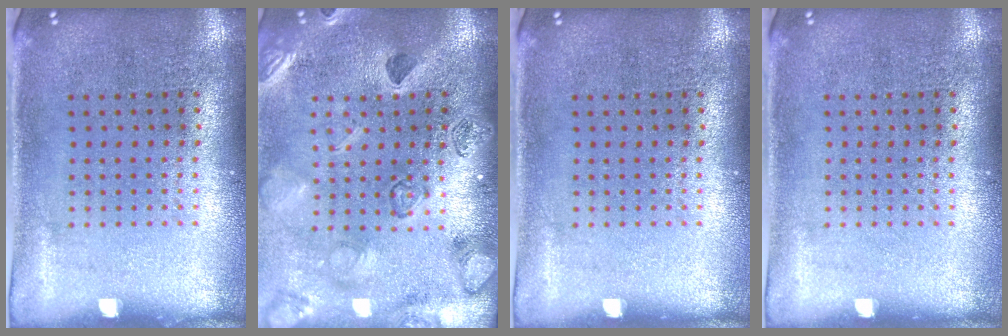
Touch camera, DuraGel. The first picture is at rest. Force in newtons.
{"total": 2.3, "press": 2.3, "slide": 0.3}
{"total": 0.0}
{"total": 0.0}